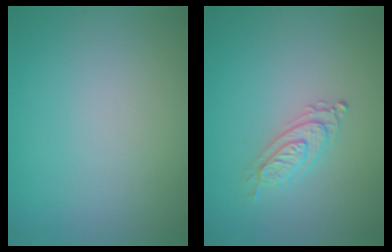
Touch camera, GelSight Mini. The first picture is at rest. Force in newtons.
{"total": 2.2, "press": 2.0, "slide": 0.8}